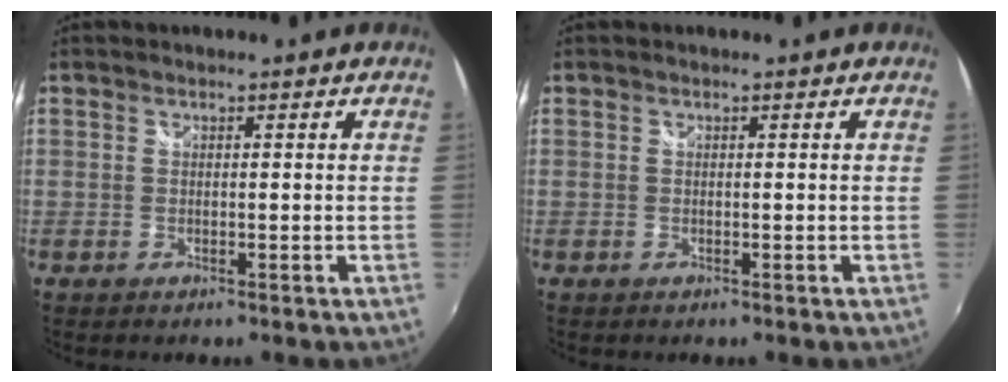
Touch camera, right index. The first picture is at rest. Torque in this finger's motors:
{"motor_torque": [0.00, 0.00, 0.00, 0.01]}